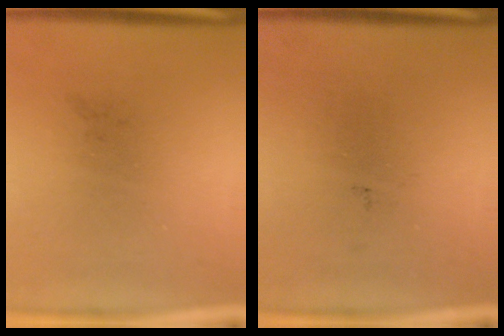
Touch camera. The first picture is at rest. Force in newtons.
{"total": 0.0}